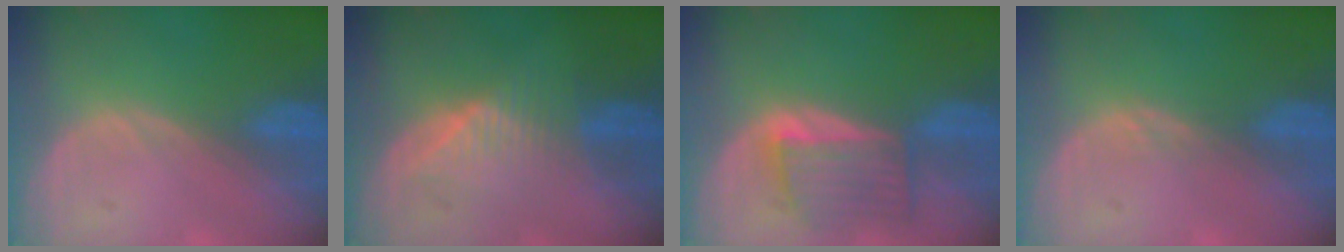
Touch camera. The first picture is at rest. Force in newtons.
{"total": 5.2, "press": 5.2, "slide": 0.4}
{"total": 6.4, "press": 6.4, "slide": 0.8}
{"total": 0.7, "press": 0.7, "slide": 0.1}